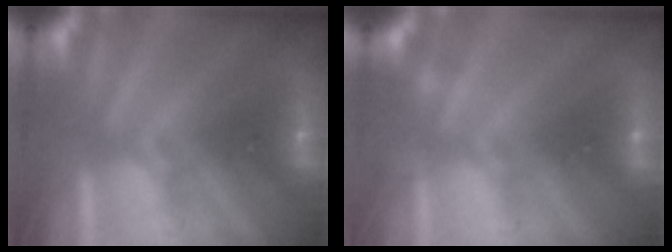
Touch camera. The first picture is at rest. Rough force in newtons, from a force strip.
{"total": 2.1}